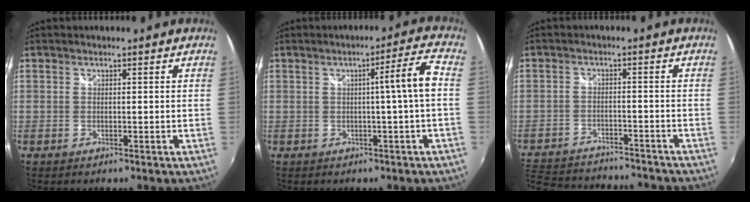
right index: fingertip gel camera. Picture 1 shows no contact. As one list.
[{"total": 5.6, "force": [-0.2, -1.4, 5.4], "torque": [-0.076, 0.012, 0.001]}, {"total": 18.4, "force": [-15.8, 6.3, 7.0], "torque": [-0.173, 0.004, -0.228]}]